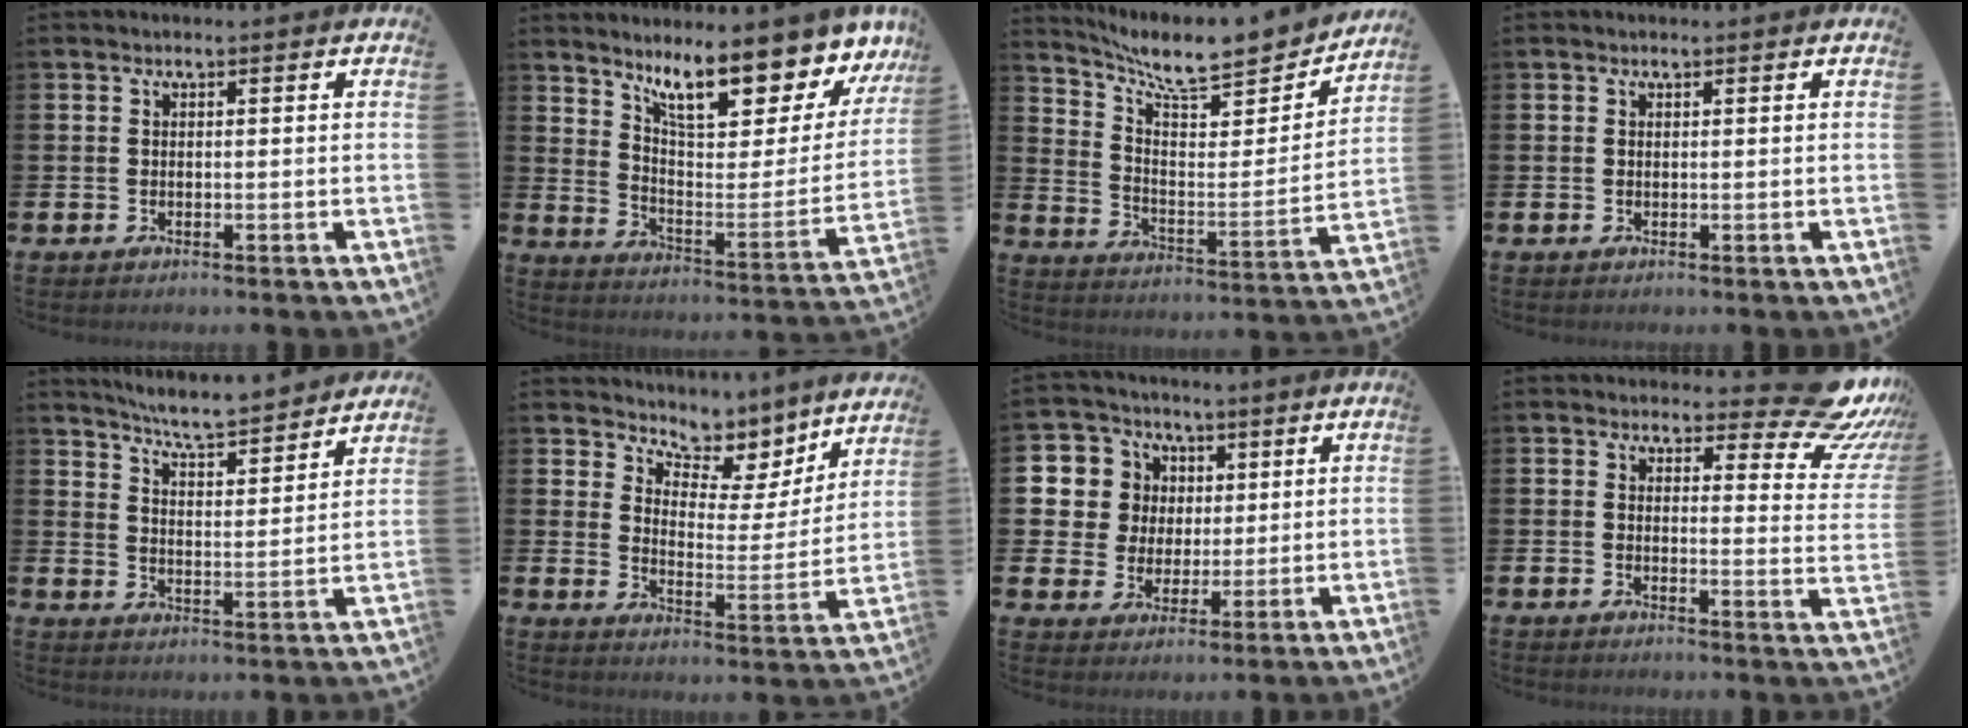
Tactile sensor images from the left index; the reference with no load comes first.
{"total": 12.6, "force": [10.5, 3.7, 5.8], "torque": [-0.114, -0.084, 0.179]}
{"total": 9.4, "force": [8.6, 1.8, 3.4], "torque": [-0.082, -0.071, 0.142]}
{"total": 0.0}
{"total": 6.7, "force": [6.5, -0.2, 1.5], "torque": [-0.047, -0.050, 0.111]}
{"total": 7.3, "force": [6.6, 2.9, 1.1], "torque": [-0.051, -0.057, 0.113]}
{"total": 7.3, "force": [2.4, 6.8, 0.9], "torque": [-0.050, 0.007, 0.046]}
{"total": 8.3, "force": [6.6, 3.2, 3.8], "torque": [-0.034, -0.058, 0.107]}